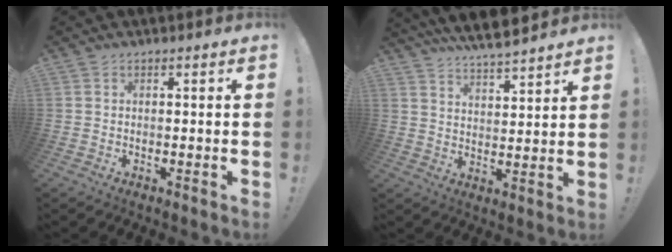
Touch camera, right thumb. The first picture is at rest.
{"total": 8.0, "force": [7.4, 1.3, 2.8], "torque": [-0.062, -0.052, 0.135]}